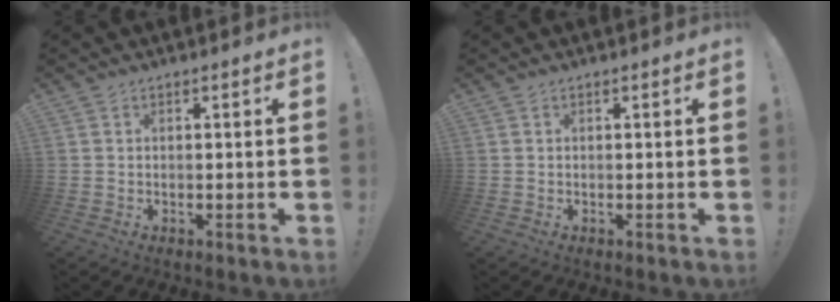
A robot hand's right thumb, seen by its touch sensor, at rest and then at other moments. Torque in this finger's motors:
{"motor_torque": [0.03, 0.03, -0.01, -0.01, 0.00]}